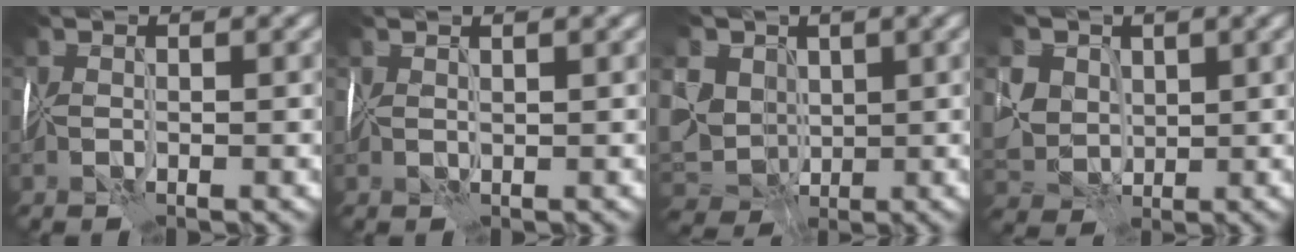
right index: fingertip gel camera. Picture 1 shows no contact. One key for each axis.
{"total": 1.4, "fx": 1.3, "fy": -0.1, "fz": 0.3, "tx": 0.001, "ty": 0.008, "tz": 0.024}
{"total": 8.7, "fx": 3.3, "fy": 7.4, "fz": 3.1, "tx": -0.080, "ty": 0.024, "tz": 0.036}
{"total": 5.9, "fx": 3.2, "fy": 4.8, "fz": 1.3, "tx": -0.041, "ty": 0.028, "tz": 0.054}